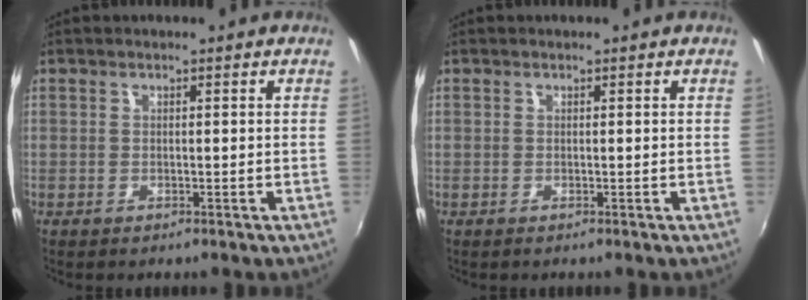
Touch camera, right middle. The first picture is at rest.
{"total": 0.0}